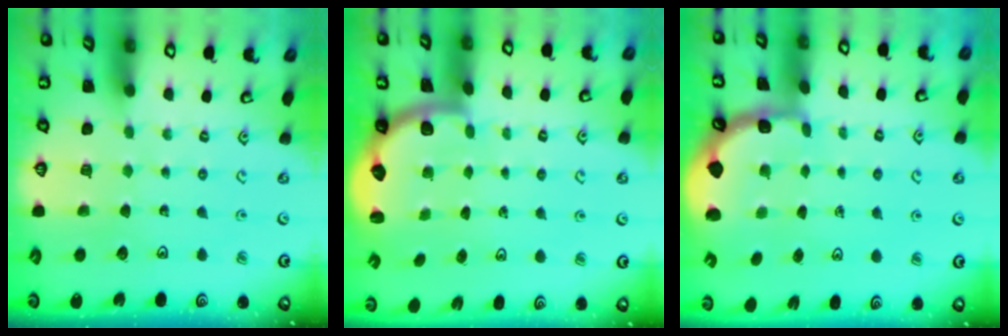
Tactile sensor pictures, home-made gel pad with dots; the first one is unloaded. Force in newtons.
{"total": 2.2, "press": 2.0, "slide": 0.8}
{"total": 1.8, "press": 1.7, "slide": 0.5}